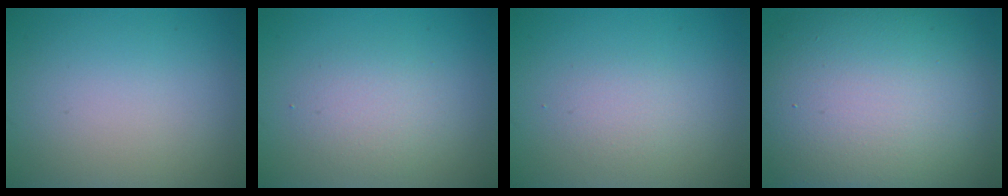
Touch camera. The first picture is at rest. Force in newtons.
{"total": 2.4, "press": 2.4, "slide": 0.0}
{"total": 1.5, "press": 1.5, "slide": 0.1}
{"total": 16.6, "press": 16.6, "slide": 0.6}